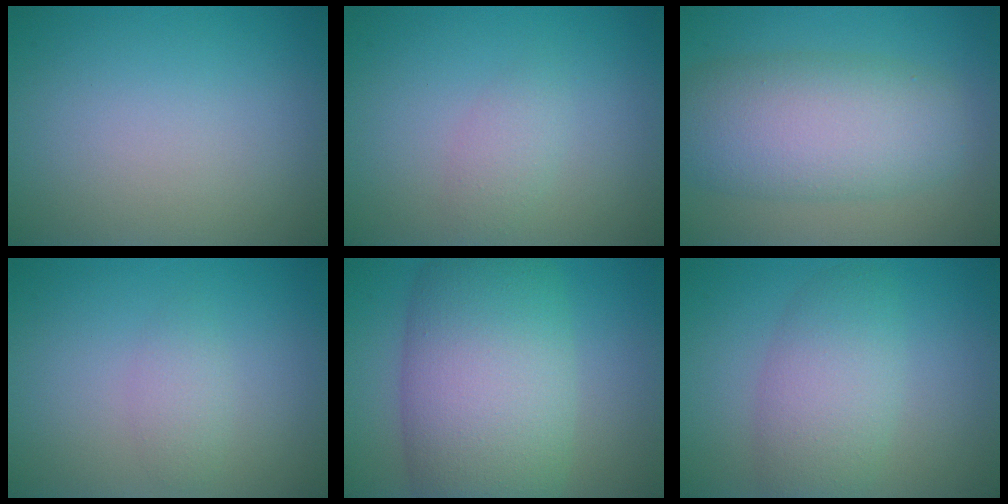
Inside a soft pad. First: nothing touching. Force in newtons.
{"total": 1.6, "press": 1.6, "slide": 0.0}
{"total": 8.0, "press": 8.0, "slide": 0.5}
{"total": 1.5, "press": 1.5, "slide": 0.0}
{"total": 12.0, "press": 12.0, "slide": 0.6}
{"total": 4.9, "press": 4.9, "slide": 0.2}